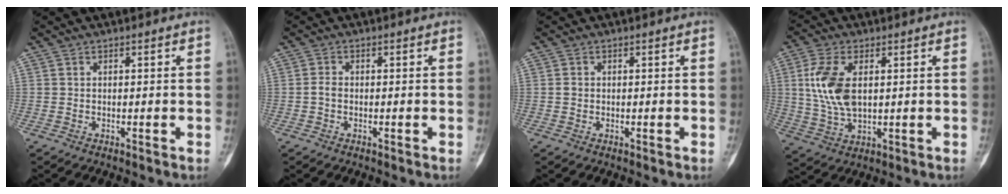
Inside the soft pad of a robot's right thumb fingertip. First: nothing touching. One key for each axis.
{"total": 1.5, "fx": -0.4, "fy": 1.1, "fz": 1.0, "tx": -0.019, "ty": 0.002, "tz": -0.011}
{"total": 0.9, "fx": 0.0, "fy": 0.8, "fz": 0.5, "tx": -0.006, "ty": 0.002, "tz": 0.000}
{"total": 10.9, "fx": 2.0, "fy": 6.0, "fz": 8.9, "tx": -0.188, "ty": -0.007, "tz": 0.044}